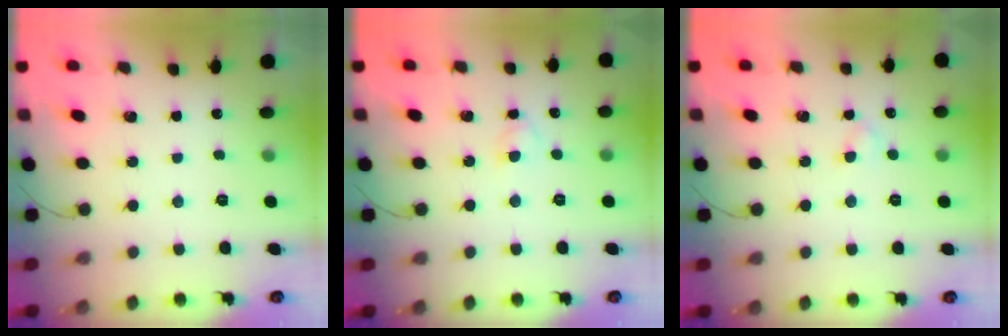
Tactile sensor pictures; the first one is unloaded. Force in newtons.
{"total": 2.8, "press": 2.6, "slide": 1.1}
{"total": 2.6, "press": 2.4, "slide": 1.0}